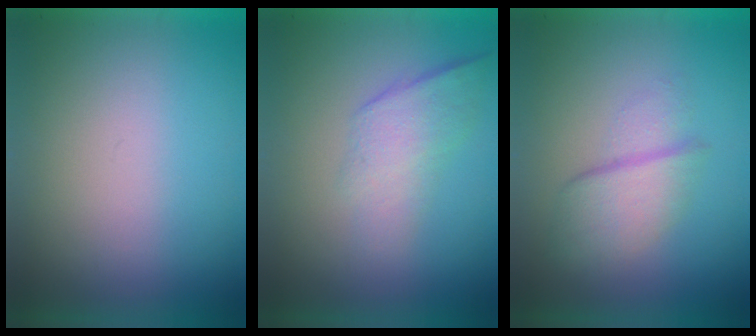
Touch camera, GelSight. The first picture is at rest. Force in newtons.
{"total": 2.3}
{"total": 2.7}